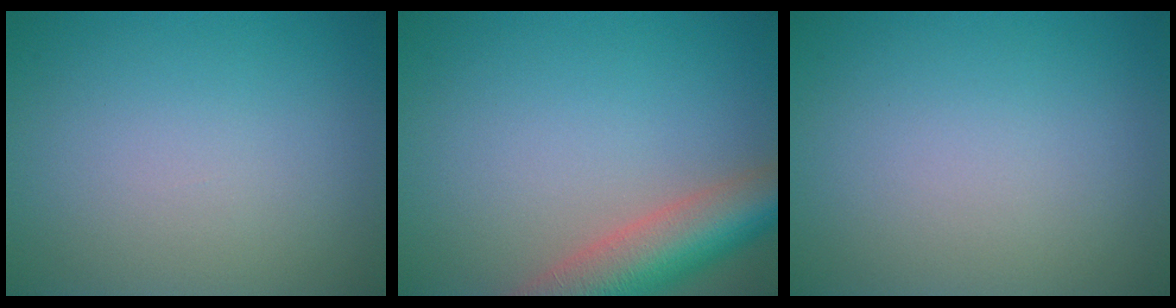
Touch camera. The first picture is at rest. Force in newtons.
{"total": 7.7, "press": 7.7, "slide": 0.5}
{"total": 0.0}